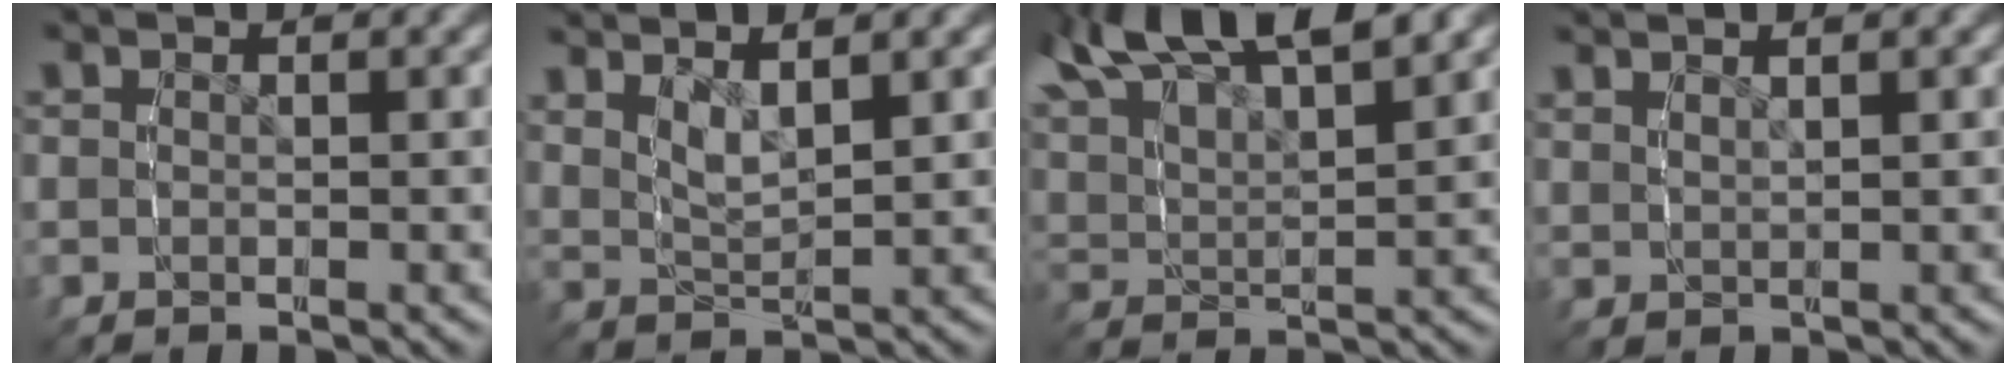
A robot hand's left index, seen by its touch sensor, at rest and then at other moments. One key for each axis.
{"total": 5.2, "fx": 2.2, "fy": 3.1, "fz": 3.5, "tx": -0.076, "ty": -0.004, "tz": 0.034}
{"total": 9.7, "fx": 5.8, "fy": 5.6, "fz": 5.3, "tx": -0.114, "ty": 0.022, "tz": 0.077}
{"total": 2.5, "fx": 1.9, "fy": 0.9, "fz": 1.4, "tx": -0.024, "ty": 0.005, "tz": 0.034}